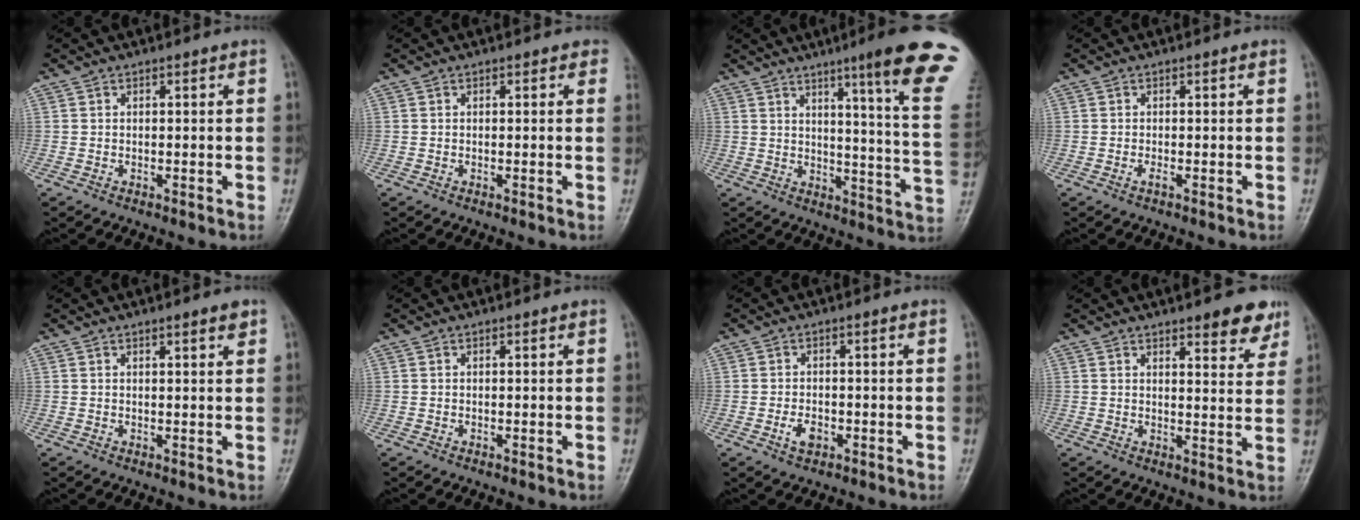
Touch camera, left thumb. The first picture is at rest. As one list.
[{"total": 0.8, "force": [0.5, 0.6, 0.4], "torque": [0.012, -0.001, -0.005]}, {"total": 19.6, "force": [12.1, 0.2, 15.4], "torque": [-0.181, -0.073, 0.146]}, {"total": 0.9, "force": [-0.3, 0.1, 0.9], "torque": [-0.015, 0.004, -0.004]}, {"total": 2.0, "force": [1.4, 0.4, 1.4], "torque": [-0.018, -0.007, 0.018]}, {"total": 0.0}, {"total": 2.9, "force": [-1.2, 1.8, 2.0], "torque": [-0.036, 0.006, -0.019]}, {"total": 7.6, "force": [5.2, 2.5, 5.0], "torque": [-0.038, -0.028, 0.063]}]